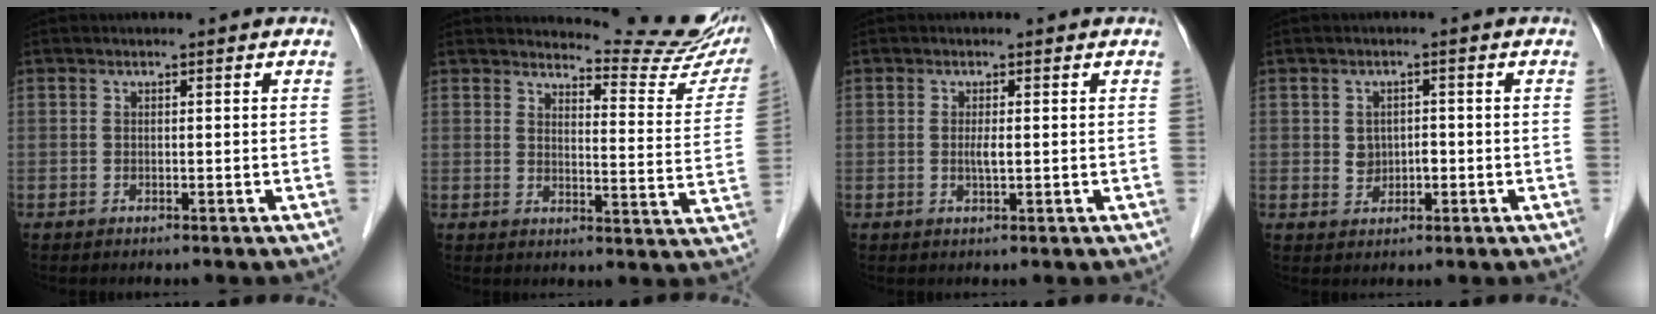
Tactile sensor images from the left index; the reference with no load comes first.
{"total": 13.4, "force": [13.1, 0.4, 2.5], "torque": [-0.026, -0.086, 0.141]}
{"total": 1.4, "force": [0.0, 0.2, 1.4], "torque": [-0.029, -0.002, 0.000]}
{"total": 2.6, "force": [-0.2, 2.2, 1.3], "torque": [-0.019, 0.004, 0.002]}